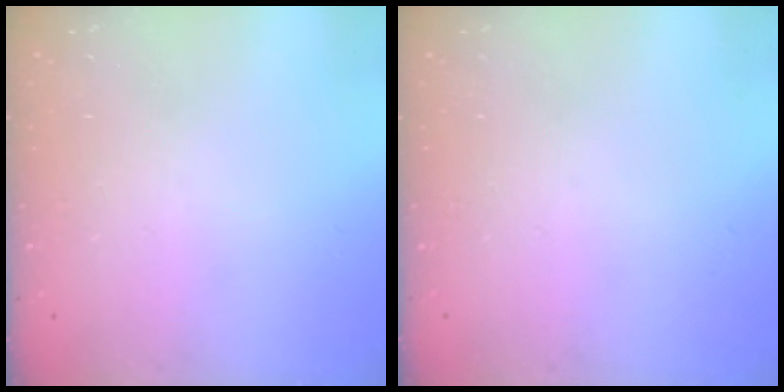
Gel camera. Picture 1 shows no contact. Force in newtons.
{"total": 0.0}